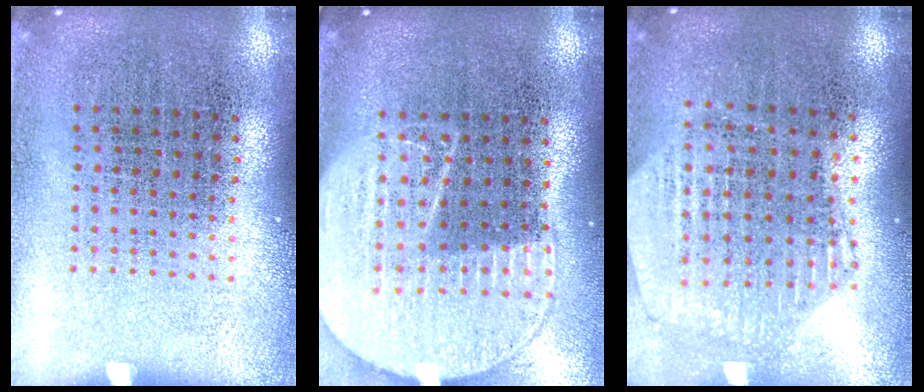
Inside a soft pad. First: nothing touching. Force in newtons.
{"total": 2.1, "press": 1.8, "slide": 1.1}
{"total": 1.2, "press": 1.2, "slide": 0.2}